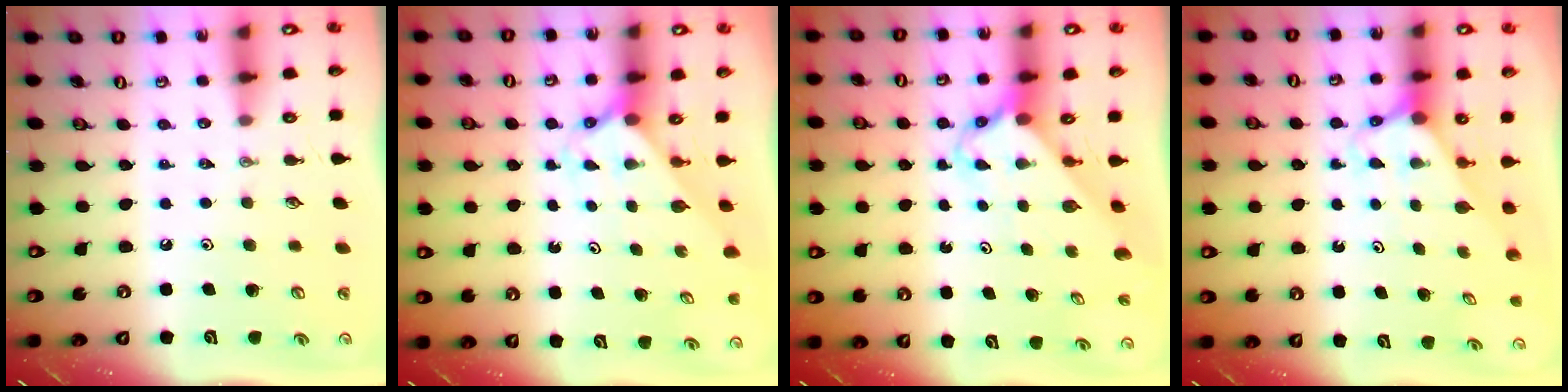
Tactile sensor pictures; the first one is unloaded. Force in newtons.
{"total": 2.1, "press": 2.1, "slide": 0.2}
{"total": 2.5, "press": 2.5, "slide": 0.2}
{"total": 2.7, "press": 2.7, "slide": 0.2}